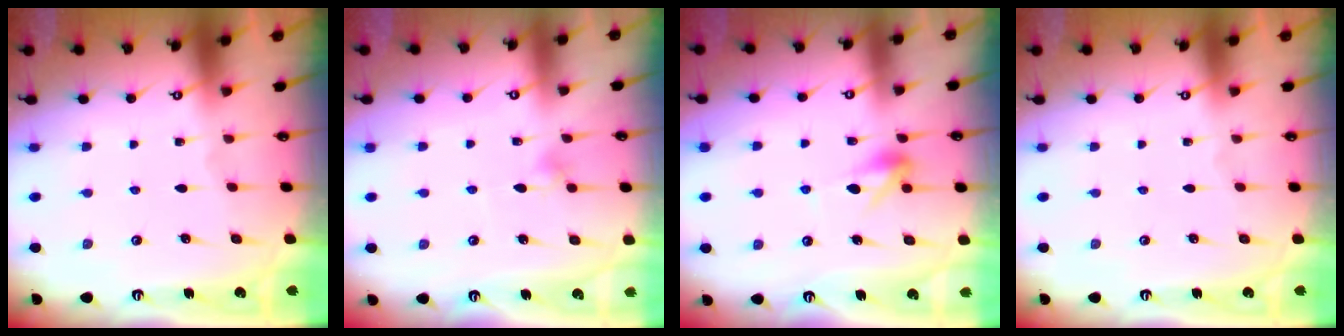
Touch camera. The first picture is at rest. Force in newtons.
{"total": 4.9, "press": 4.7, "slide": 1.4}
{"total": 7.2, "press": 7.2, "slide": 0.6}
{"total": 0.0}